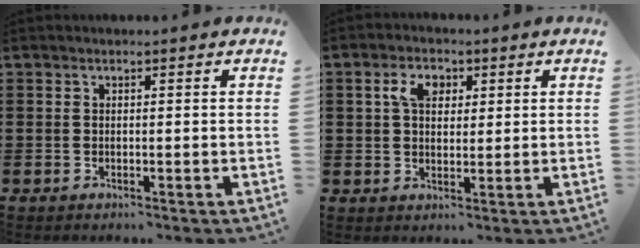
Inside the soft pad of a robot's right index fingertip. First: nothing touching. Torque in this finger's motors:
{"motor_torque": [0.42, 0.20, 0.38, 0.05]}